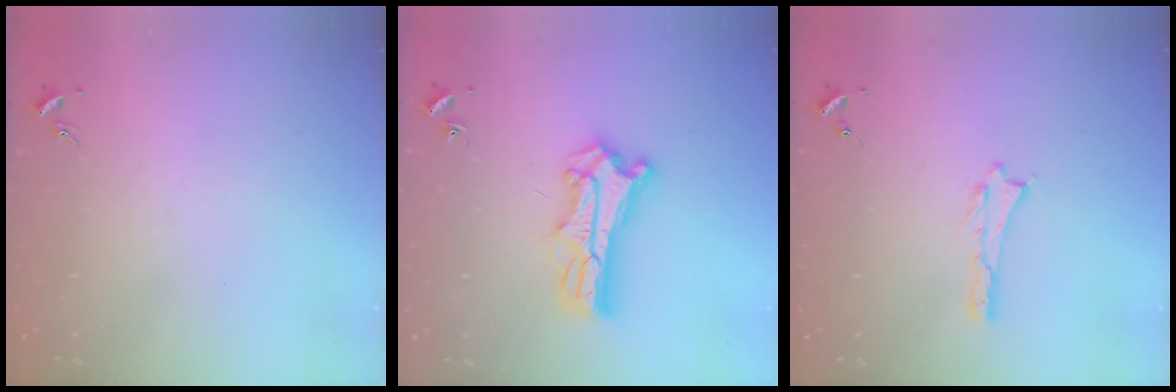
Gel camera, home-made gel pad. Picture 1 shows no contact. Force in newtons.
{"total": 9.8, "press": 9.7, "slide": 0.7}
{"total": 0.0}